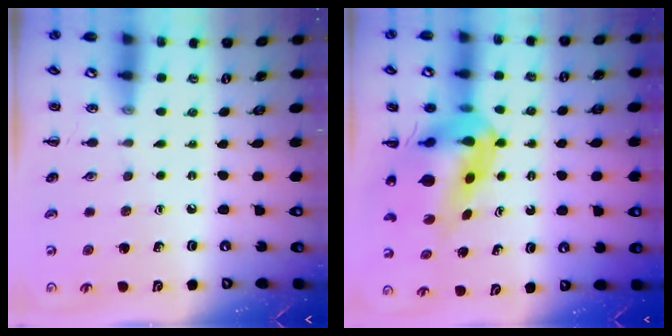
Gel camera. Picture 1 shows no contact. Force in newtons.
{"total": 10.6, "press": 10.1, "slide": 3.2}